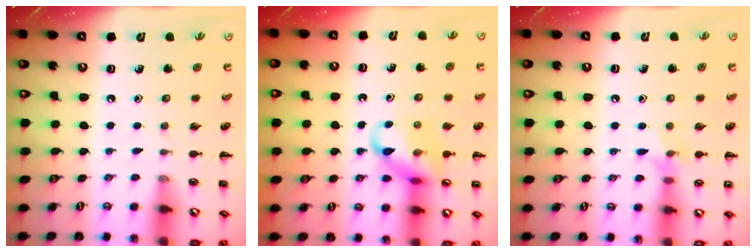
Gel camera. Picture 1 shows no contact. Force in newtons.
{"total": 11.5, "press": 11.4, "slide": 1.6}
{"total": 6.7, "press": 6.4, "slide": 1.8}